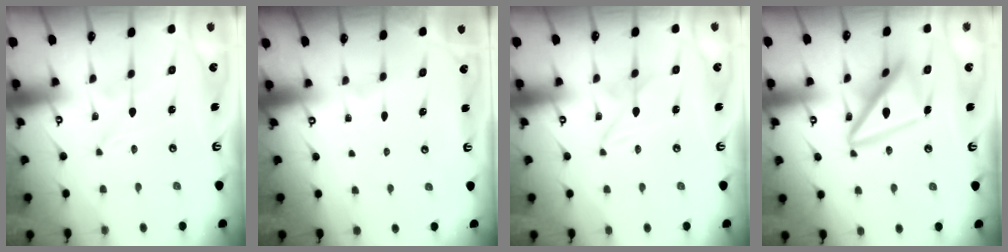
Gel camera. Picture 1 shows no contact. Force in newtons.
{"total": 0.0}
{"total": 1.8, "press": 1.8, "slide": 0.2}
{"total": 15.4, "press": 15.3, "slide": 1.6}